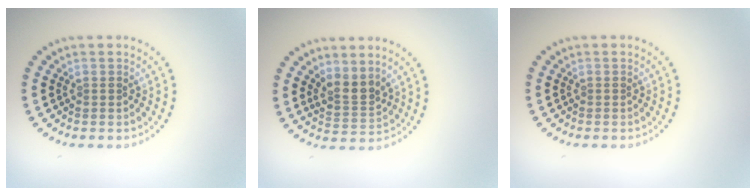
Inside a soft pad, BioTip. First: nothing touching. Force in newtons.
{"total": 2.5, "press": 2.0, "slide": 1.5}
{"total": 0.0}